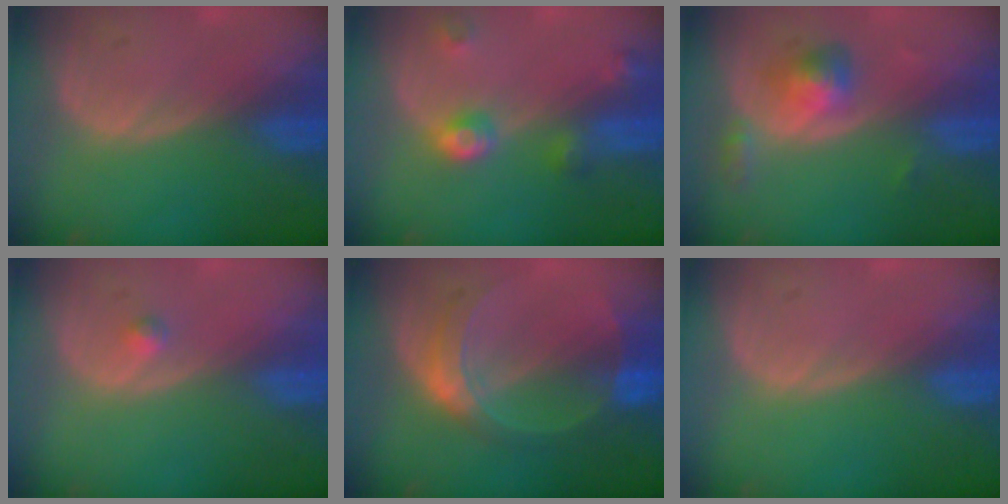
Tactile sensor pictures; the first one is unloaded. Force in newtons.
{"total": 4.6, "press": 4.1, "slide": 2.1}
{"total": 4.0, "press": 4.0, "slide": 0.2}
{"total": 0.8, "press": 0.8, "slide": 0.1}
{"total": 6.3, "press": 6.3, "slide": 0.1}
{"total": 0.0}